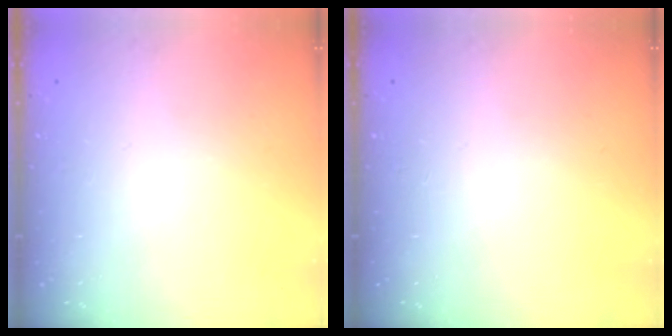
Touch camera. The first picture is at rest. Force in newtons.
{"total": 0.0}